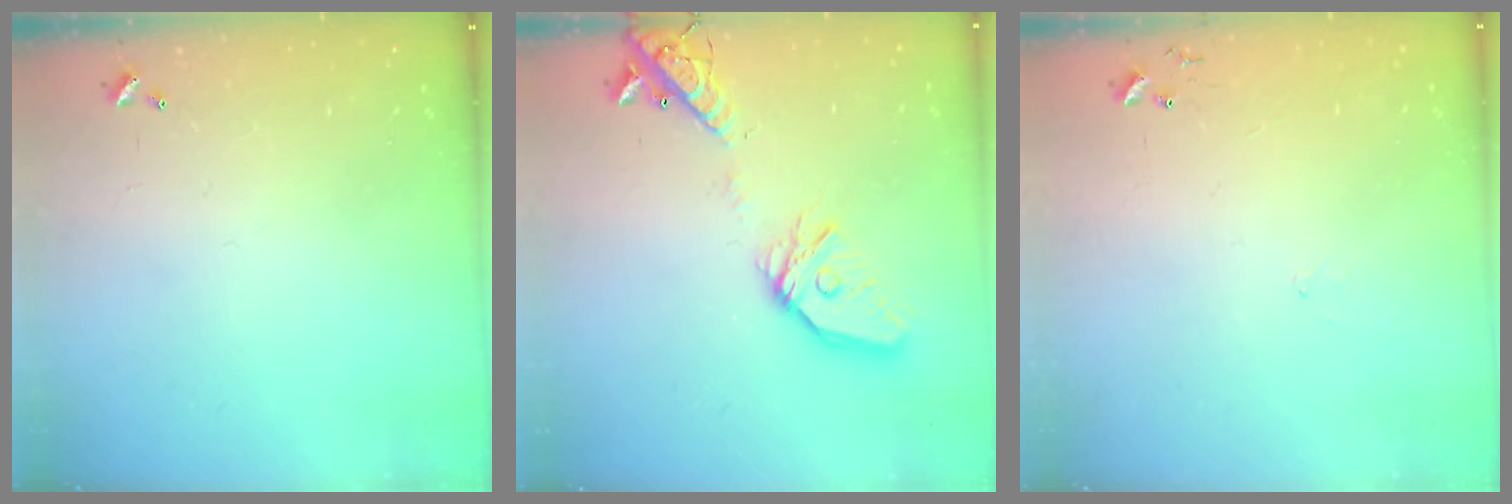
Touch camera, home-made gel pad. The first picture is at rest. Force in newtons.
{"total": 18.0, "press": 17.8, "slide": 3.1}
{"total": 5.4, "press": 5.4, "slide": 0.6}